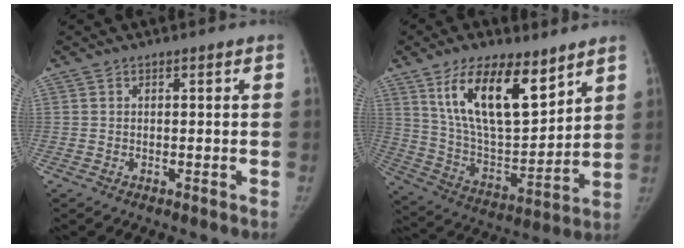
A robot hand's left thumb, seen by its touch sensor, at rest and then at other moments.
{"total": 19.1, "force": [10.7, 8.1, 13.5], "torque": [-0.200, -0.057, 0.203]}